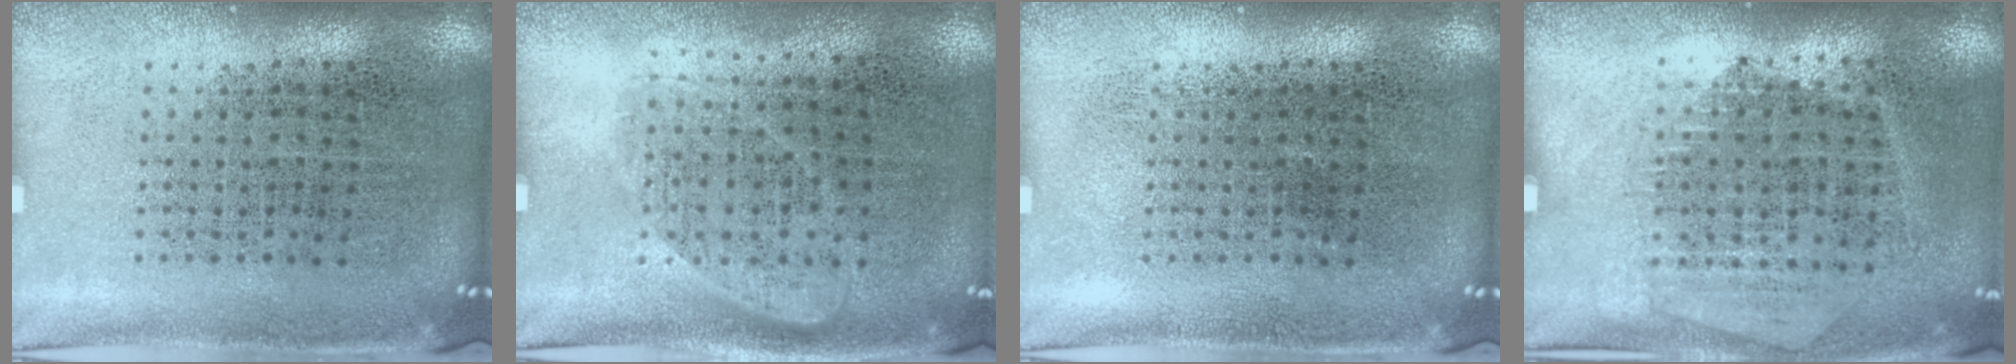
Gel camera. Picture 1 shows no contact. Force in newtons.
{"total": 1.2, "press": 1.0, "slide": 0.6}
{"total": 0.0}
{"total": 1.2, "press": 1.1, "slide": 0.5}